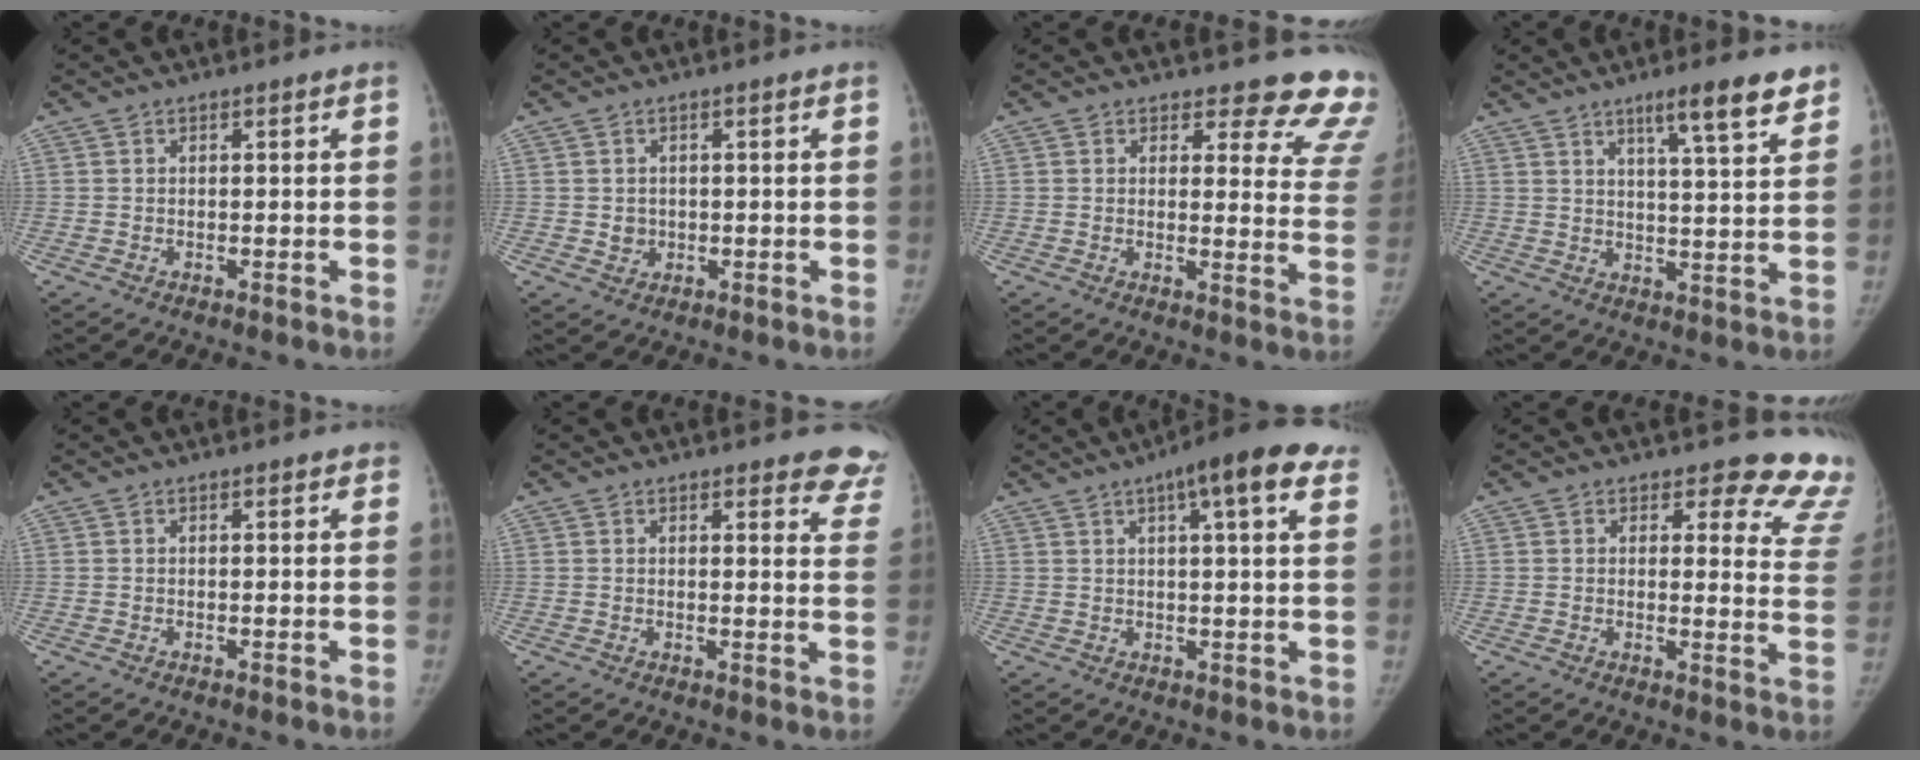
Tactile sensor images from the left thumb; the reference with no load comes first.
{"total": 2.2, "force": [-0.1, 2.1, 0.8], "torque": [-0.001, 0.002, 0.003]}
{"total": 14.5, "force": [13.6, 4.5, 2.6], "torque": [0.032, -0.128, 0.114]}
{"total": 9.6, "force": [6.5, 1.3, 6.9], "torque": [-0.087, -0.036, 0.095]}
{"total": 0.7, "force": [0.5, 0.4, 0.3], "torque": [-0.002, -0.002, 0.003]}
{"total": 9.4, "force": [8.2, 2.9, 3.5], "torque": [0.014, -0.038, 0.064]}
{"total": 13.6, "force": [7.7, 3.0, 10.8], "torque": [-0.129, 0.003, 0.097]}
{"total": 13.4, "force": [12.6, 4.1, 1.9], "torque": [0.038, -0.128, 0.098]}